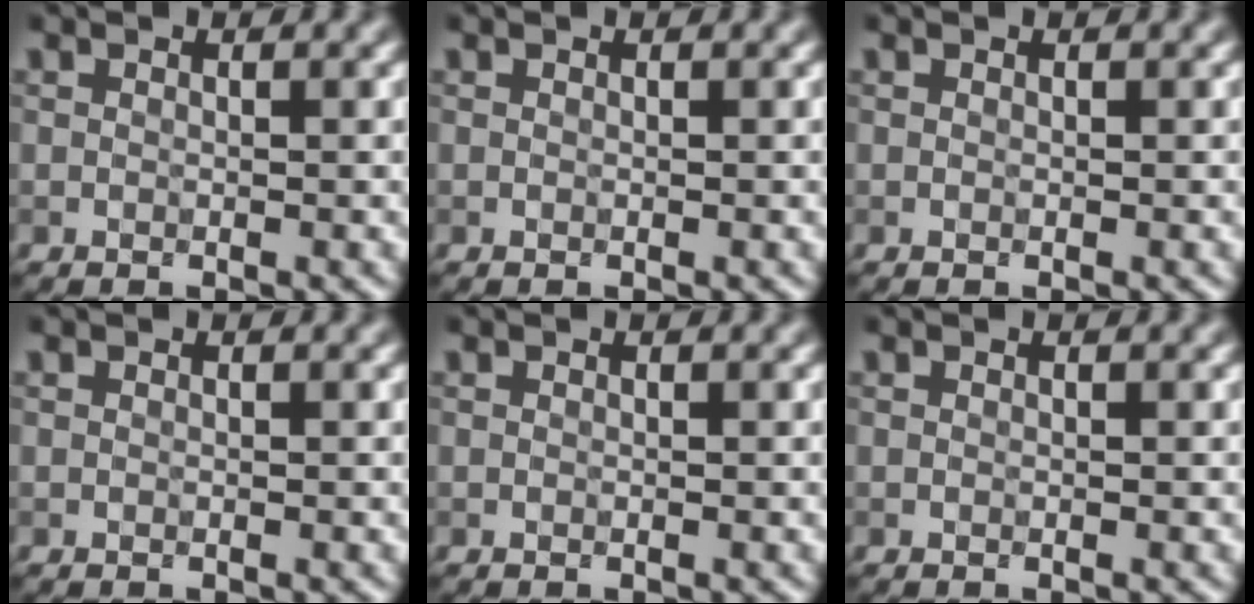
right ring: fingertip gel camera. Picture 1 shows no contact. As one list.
[{"total": 0.0}, {"total": 0.0}, {"total": 0.0}, {"total": 0.0}, {"total": 0.0}]